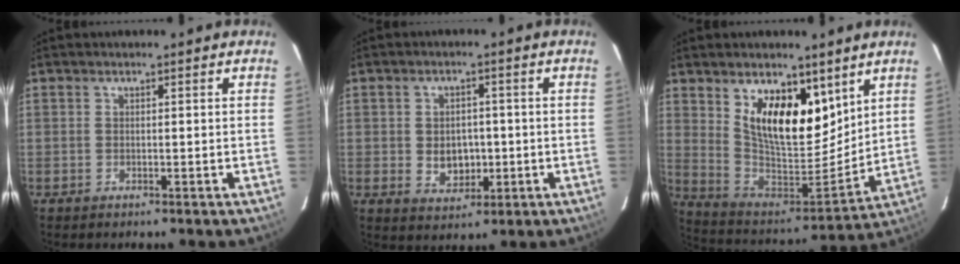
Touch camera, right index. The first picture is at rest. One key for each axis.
{"total": 5.8, "fx": -0.7, "fy": 4.6, "fz": 3.4, "tx": -0.063, "ty": -0.001, "tz": 0.001}
{"total": 16.3, "fx": 8.6, "fy": 7.9, "fz": 11.4, "tx": -0.206, "ty": -0.010, "tz": 0.165}